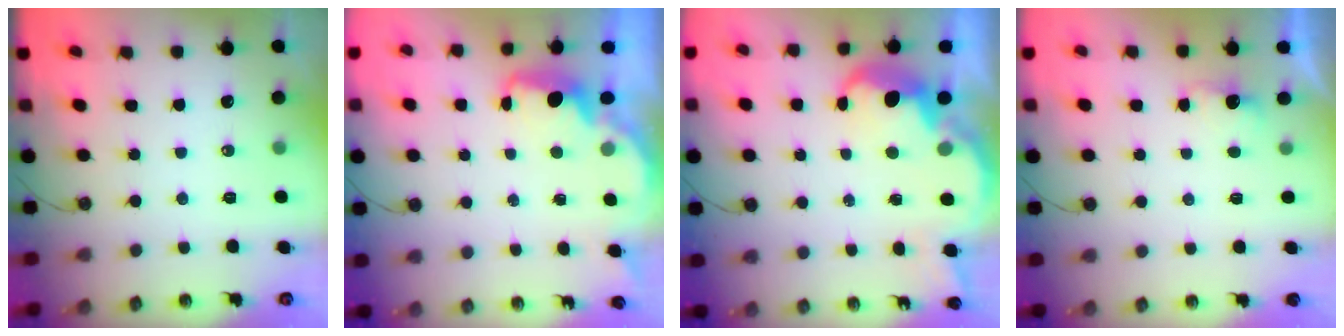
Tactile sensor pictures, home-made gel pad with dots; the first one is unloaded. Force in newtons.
{"total": 2.1, "press": 2.0, "slide": 0.7}
{"total": 6.9, "press": 6.9, "slide": 0.6}
{"total": 2.5, "press": 2.3, "slide": 0.9}